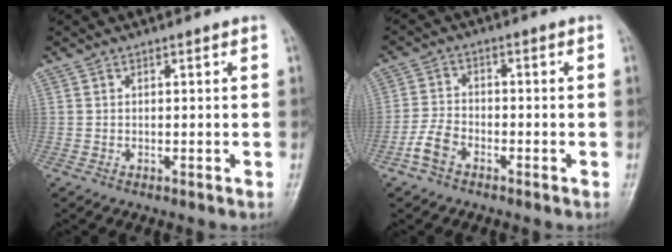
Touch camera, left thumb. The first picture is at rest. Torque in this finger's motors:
{"motor_torque": [0.09, 0.46, 0.15, -0.02, 0.01]}